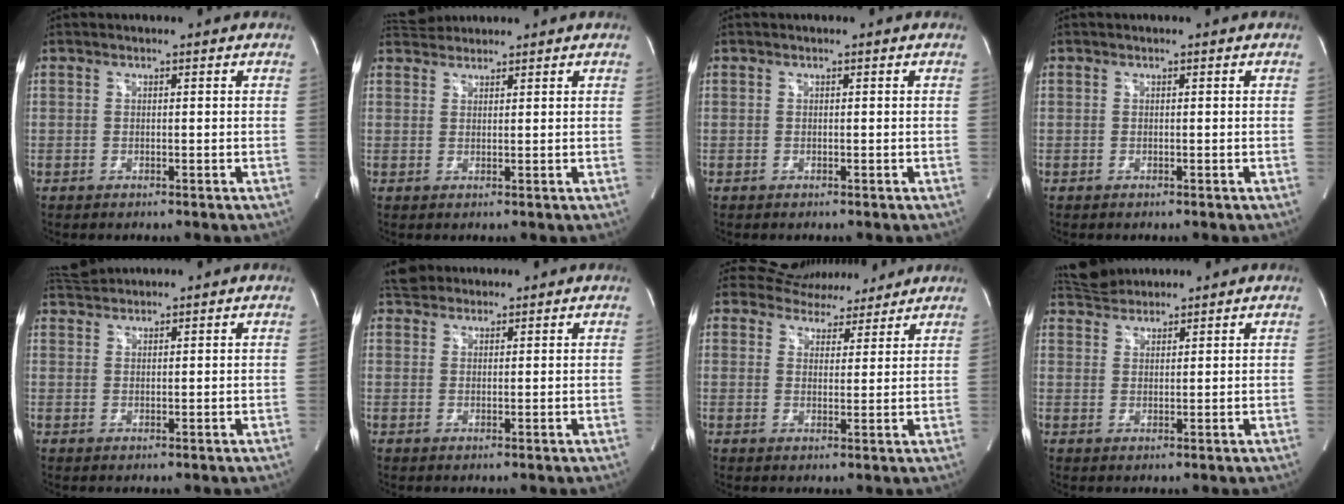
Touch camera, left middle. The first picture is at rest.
{"total": 3.3, "force": [3.2, 0.8, 0.1], "torque": [-0.011, 0.026, 0.061]}
{"total": 0.0}
{"total": 0.0}
{"total": 2.8, "force": [2.8, 0.1, -0.1], "torque": [-0.010, 0.019, 0.059]}
{"total": 3.5, "force": [3.1, 1.7, 0.3], "torque": [-0.012, 0.022, 0.053]}
{"total": 9.0, "force": [8.2, 3.6, 0.9], "torque": [-0.007, 0.014, 0.107]}
{"total": 4.8, "force": [4.6, 1.2, 0.6], "torque": [-0.019, 0.026, 0.088]}